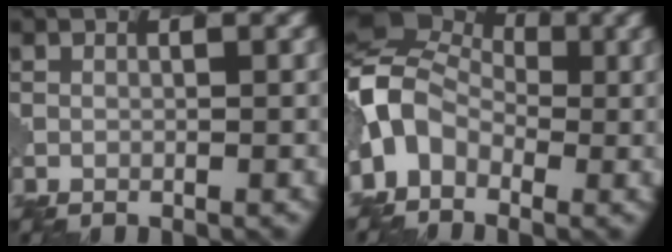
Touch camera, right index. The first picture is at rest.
{"total": 7.9, "force": [-1.1, 5.8, 5.2], "torque": [-0.117, 0.008, -0.040]}